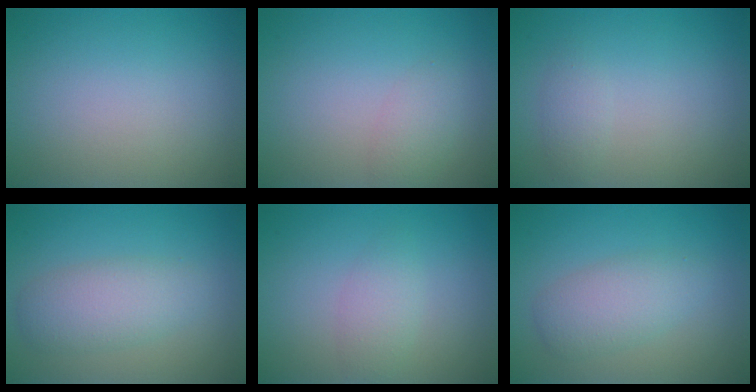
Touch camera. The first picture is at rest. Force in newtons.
{"total": 1.7, "press": 1.7, "slide": 0.0}
{"total": 1.1, "press": 1.1, "slide": 0.0}
{"total": 2.2, "press": 2.2, "slide": 0.2}
{"total": 1.8, "press": 1.8, "slide": 0.1}
{"total": 3.2, "press": 3.2, "slide": 0.0}